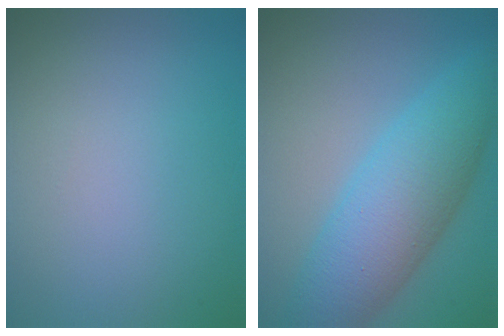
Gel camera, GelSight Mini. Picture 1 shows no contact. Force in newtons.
{"total": 8.0, "press": 8.0, "slide": 0.1}